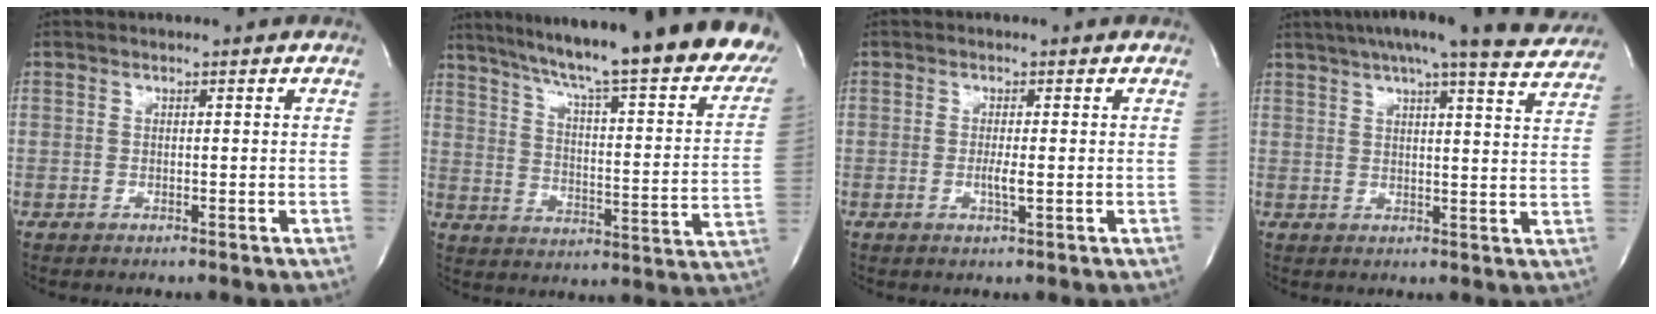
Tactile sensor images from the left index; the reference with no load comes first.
{"total": 31.1, "force": [25.7, 3.7, 17.2], "torque": [-0.236, -0.055, 0.328]}
{"total": 1.9, "force": [-0.4, 0.1, 1.9], "torque": [-0.040, -0.004, -0.006]}
{"total": 20.9, "force": [18.4, 1.5, 9.9], "torque": [-0.149, -0.007, 0.222]}